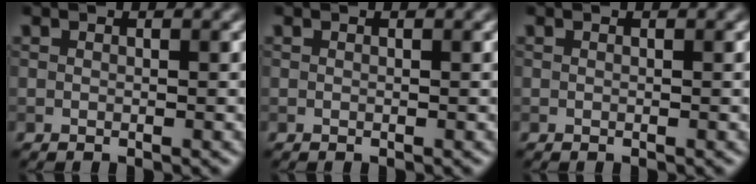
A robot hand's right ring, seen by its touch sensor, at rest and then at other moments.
{"total": 0.0}
{"total": 0.0}